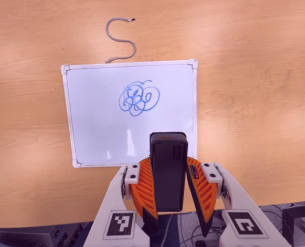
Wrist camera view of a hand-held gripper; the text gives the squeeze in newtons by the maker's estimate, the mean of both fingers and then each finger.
{"total": 7.9, "left": 7.0, "right": 8.9}